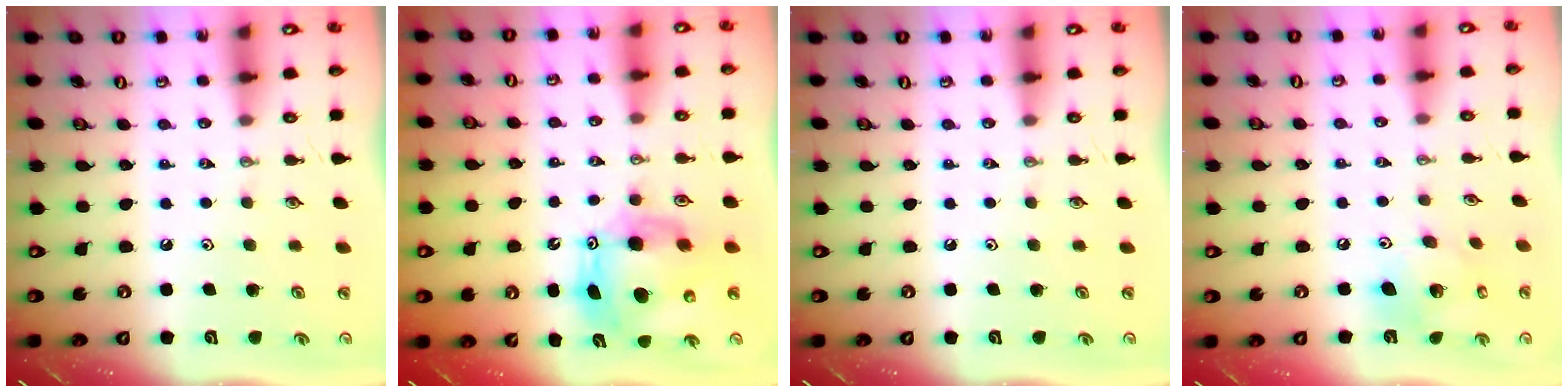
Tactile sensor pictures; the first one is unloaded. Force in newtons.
{"total": 12.5, "press": 12.4, "slide": 1.2}
{"total": 0.0}
{"total": 11.9, "press": 11.8, "slide": 1.1}